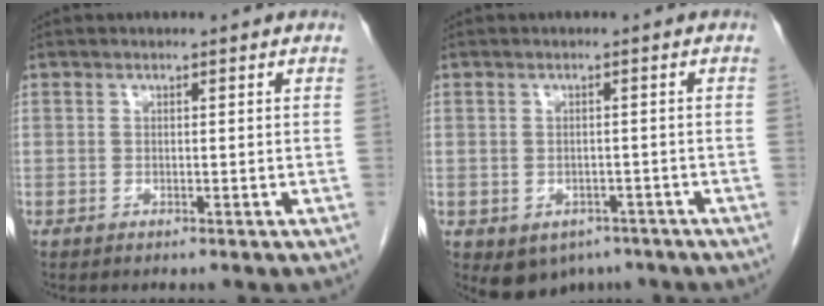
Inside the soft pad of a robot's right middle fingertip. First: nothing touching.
{"total": 5.4, "force": [-3.2, 4.1, 1.7], "torque": [-0.018, 0.004, -0.035]}